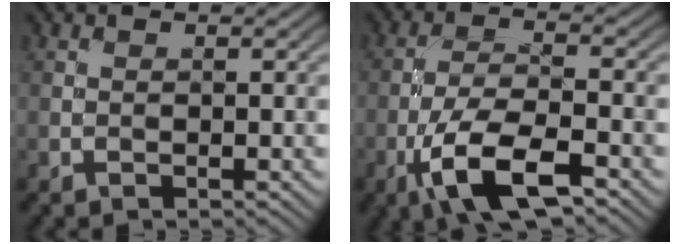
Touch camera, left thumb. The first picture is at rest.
{"total": 9.8, "force": [-5.1, 3.3, 7.6], "torque": [-0.146, 0.000, -0.104]}